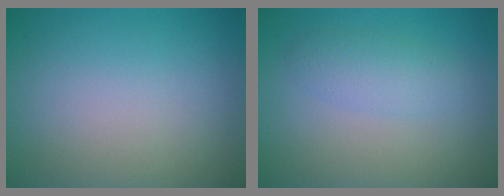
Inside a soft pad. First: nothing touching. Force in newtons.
{"total": 2.2, "press": 2.2, "slide": 0.1}